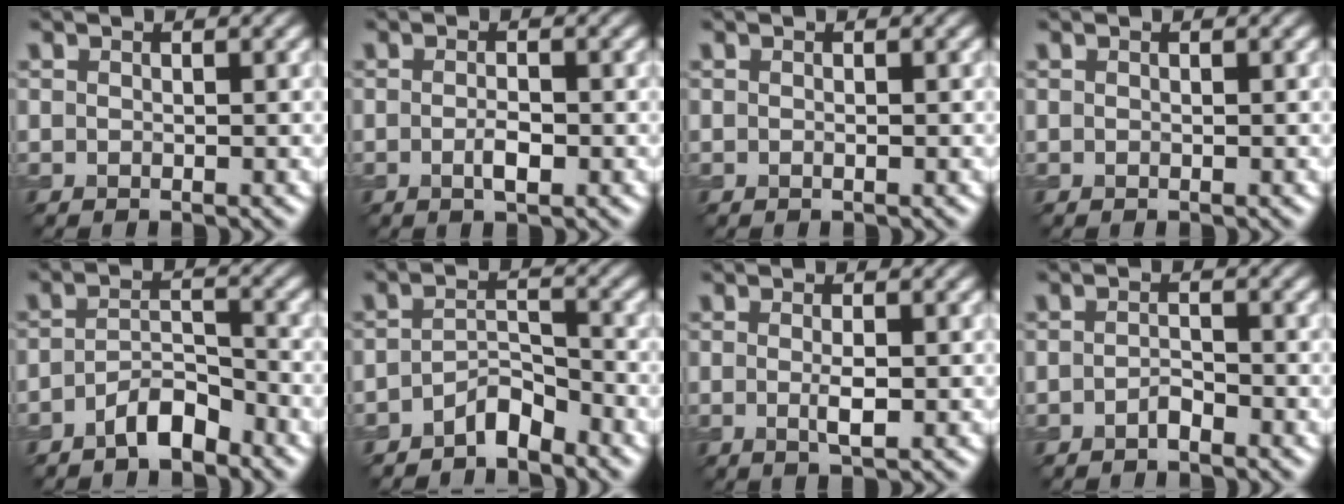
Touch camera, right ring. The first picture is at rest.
{"total": 1.6, "force": [-0.4, 0.4, 1.5], "torque": [-0.029, -0.002, -0.010]}
{"total": 0.0}
{"total": 0.0}
{"total": 3.3, "force": [-2.4, 1.1, 2.0], "torque": [-0.036, 0.011, -0.047]}
{"total": 2.8, "force": [-2.3, 0.9, 1.2], "torque": [-0.020, 0.013, -0.045]}
{"total": 1.9, "force": [-0.1, 0.3, 1.8], "torque": [-0.036, -0.005, -0.003]}
{"total": 1.1, "force": [-0.8, 0.3, 0.6], "torque": [-0.013, 0.004, -0.016]}